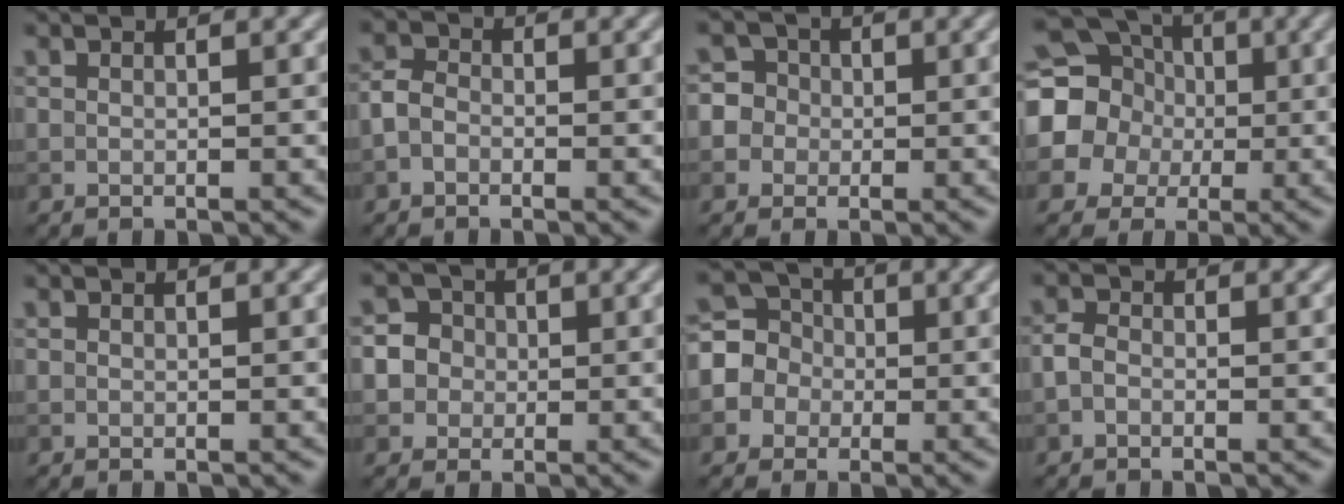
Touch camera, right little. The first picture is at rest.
{"total": 1.8, "force": [-0.9, 1.3, 0.9], "torque": [-0.016, 0.005, -0.024]}
{"total": 5.8, "force": [-0.1, 5.6, 1.5], "torque": [-0.017, 0.032, -0.026]}
{"total": 14.2, "force": [0.4, 13.3, 4.9], "torque": [-0.142, 0.013, -0.031]}
{"total": 0.0}
{"total": 5.6, "force": [0.1, 5.3, 1.7], "torque": [-0.014, 0.032, -0.021]}
{"total": 4.1, "force": [-0.5, 4.0, 0.8], "torque": [0.001, 0.016, -0.028]}
{"total": 1.5, "force": [-0.7, 1.0, 0.8], "torque": [-0.015, 0.003, -0.019]}